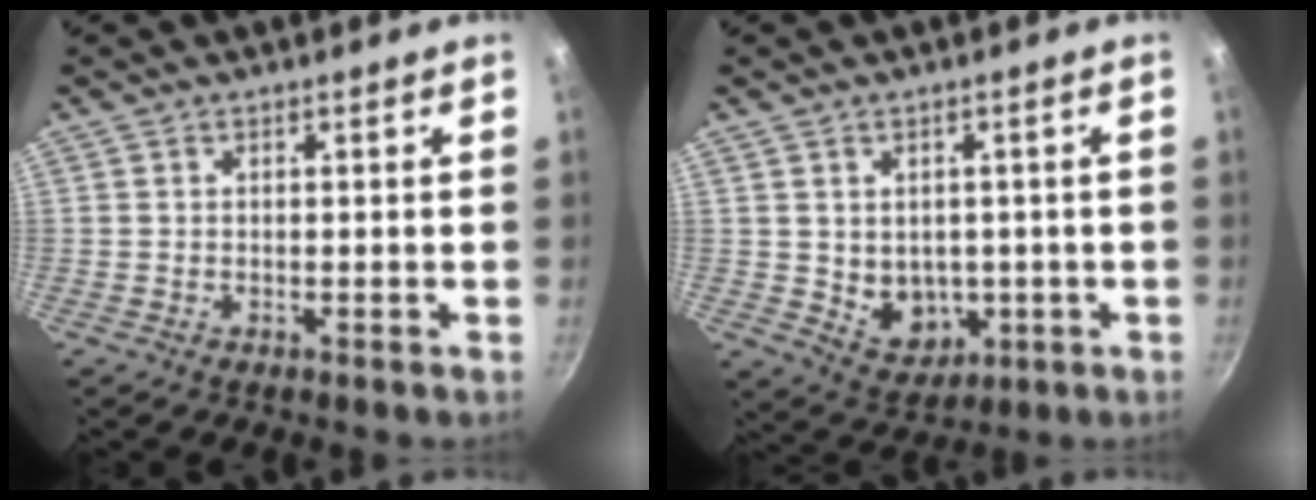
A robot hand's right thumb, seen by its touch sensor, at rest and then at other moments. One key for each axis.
{"total": 7.4, "fx": -0.4, "fy": 6.0, "fz": 4.3, "tx": -0.040, "ty": -0.010, "tz": 0.012}